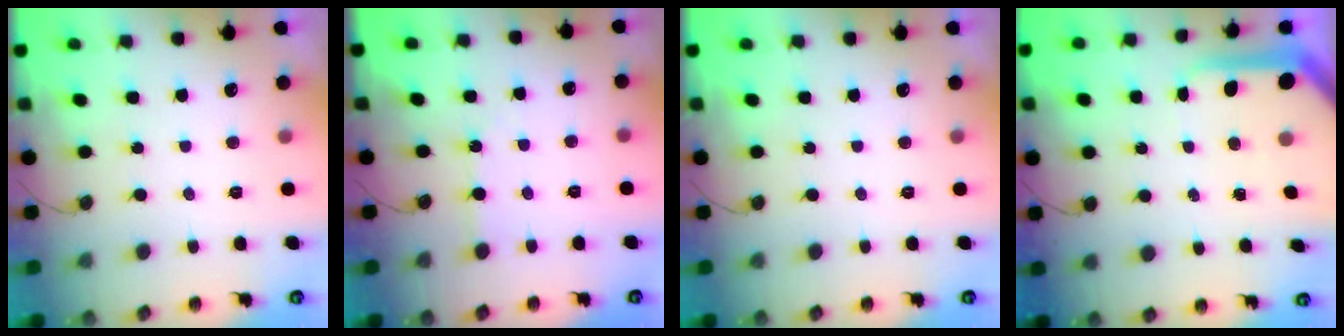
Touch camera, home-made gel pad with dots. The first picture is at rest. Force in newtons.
{"total": 2.2, "press": 2.2, "slide": 0.3}
{"total": 0.0}
{"total": 6.7, "press": 6.7, "slide": 0.7}